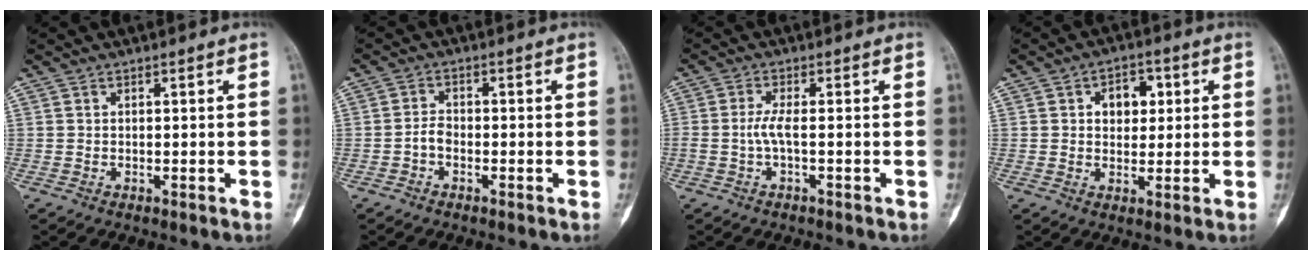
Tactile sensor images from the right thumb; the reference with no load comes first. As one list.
[{"total": 2.2, "force": [-1.0, 1.4, 1.4], "torque": [-0.024, 0.011, -0.025]}, {"total": 2.8, "force": [-0.6, 0.4, 2.7], "torque": [-0.067, -0.001, -0.015]}, {"total": 6.4, "force": [1.7, 4.5, 4.1], "torque": [-0.023, 0.001, 0.021]}]